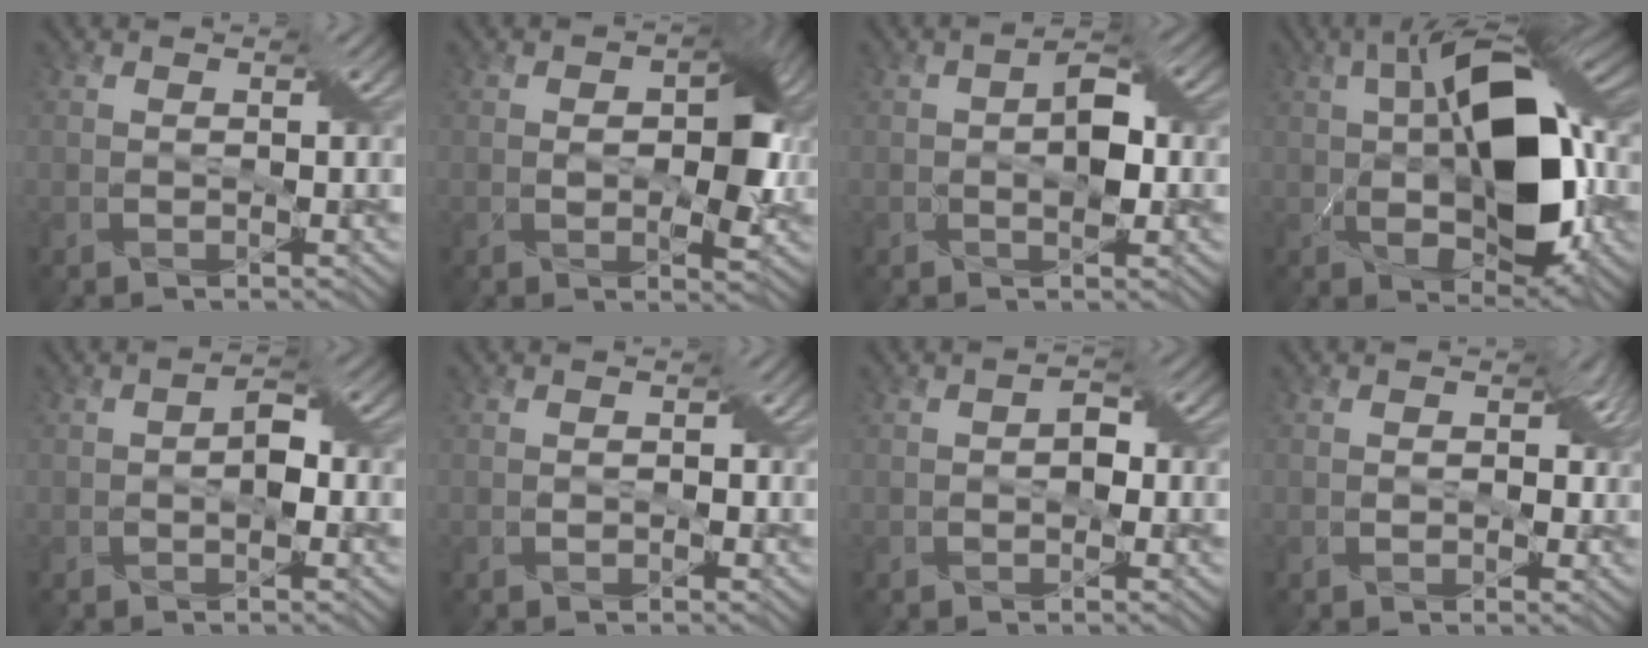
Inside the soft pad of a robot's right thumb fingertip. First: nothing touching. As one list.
[{"total": 7.1, "force": [0.3, 3.9, 5.9], "torque": [-0.088, -0.005, 0.005]}, {"total": 4.2, "force": [-0.1, 2.1, 3.7], "torque": [-0.063, 0.003, -0.003]}, {"total": 15.3, "force": [0.0, 7.2, 13.5], "torque": [-0.213, 0.020, -0.011]}, {"total": 2.8, "force": [-0.5, 1.4, 2.4], "torque": [-0.035, 0.006, -0.012]}, {"total": 1.0, "force": [-0.2, 0.8, 0.6], "torque": [-0.008, -0.001, -0.007]}, {"total": 2.0, "force": [-0.3, 1.3, 1.4], "torque": [-0.023, 0.002, -0.009]}, {"total": 3.1, "force": [0.3, 2.2, 2.2], "torque": [-0.031, -0.003, 0.002]}]